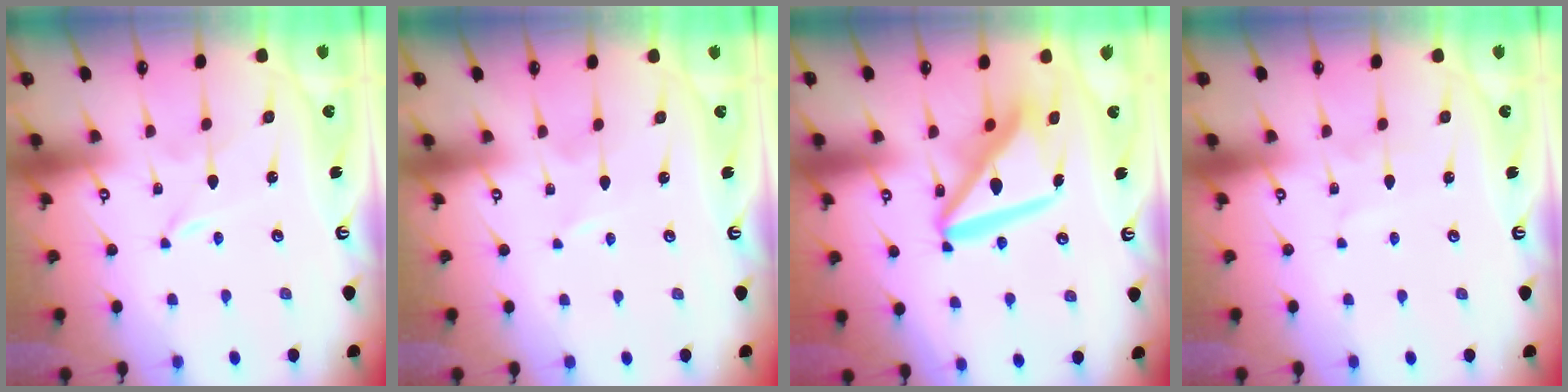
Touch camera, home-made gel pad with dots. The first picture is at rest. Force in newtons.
{"total": 0.8, "press": 0.8, "slide": 0.2}
{"total": 15.4, "press": 15.3, "slide": 2.0}
{"total": 2.7, "press": 2.7, "slide": 0.3}